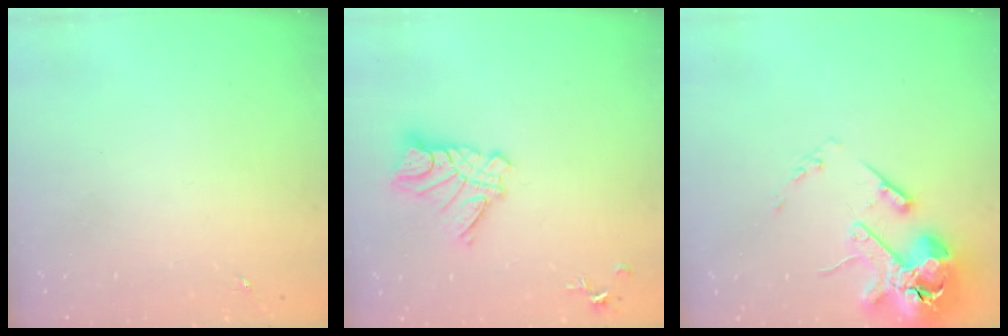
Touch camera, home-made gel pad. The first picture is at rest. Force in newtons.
{"total": 11.1, "press": 11.0, "slide": 1.1}
{"total": 15.9, "press": 15.7, "slide": 2.5}